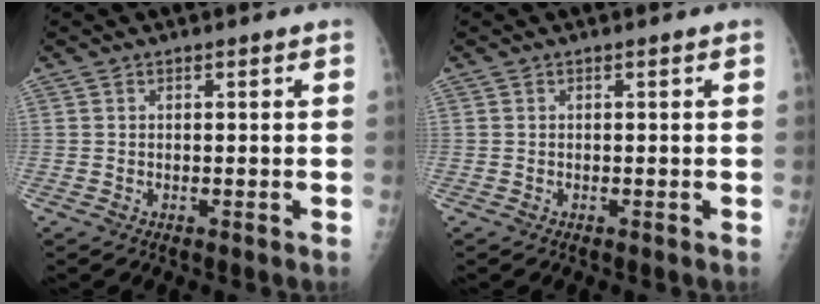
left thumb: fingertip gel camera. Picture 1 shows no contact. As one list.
[{"total": 0.0}]